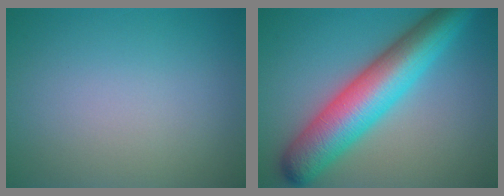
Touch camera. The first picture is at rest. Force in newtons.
{"total": 9.6, "press": 9.6, "slide": 0.1}